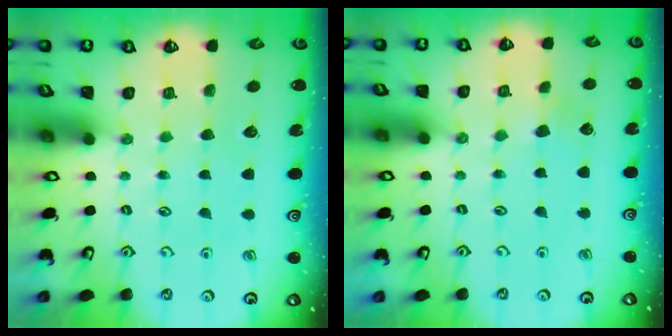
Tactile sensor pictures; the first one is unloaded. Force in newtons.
{"total": 2.1, "press": 2.1, "slide": 0.3}